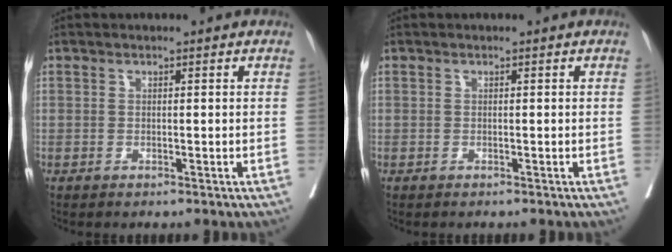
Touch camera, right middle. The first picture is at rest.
{"total": 0.9, "force": [-0.8, 0.0, 0.3], "torque": [-0.001, 0.000, -0.010]}